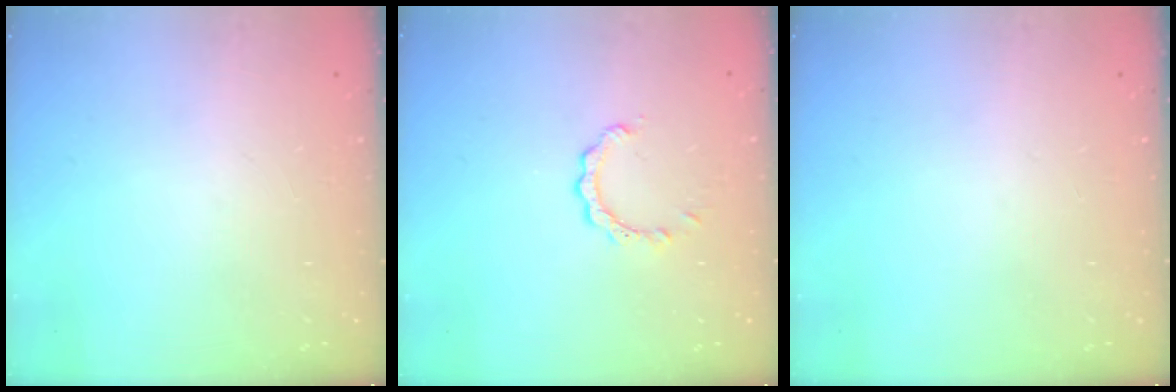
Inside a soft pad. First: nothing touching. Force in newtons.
{"total": 3.2, "press": 3.2, "slide": 0.2}
{"total": 0.0}